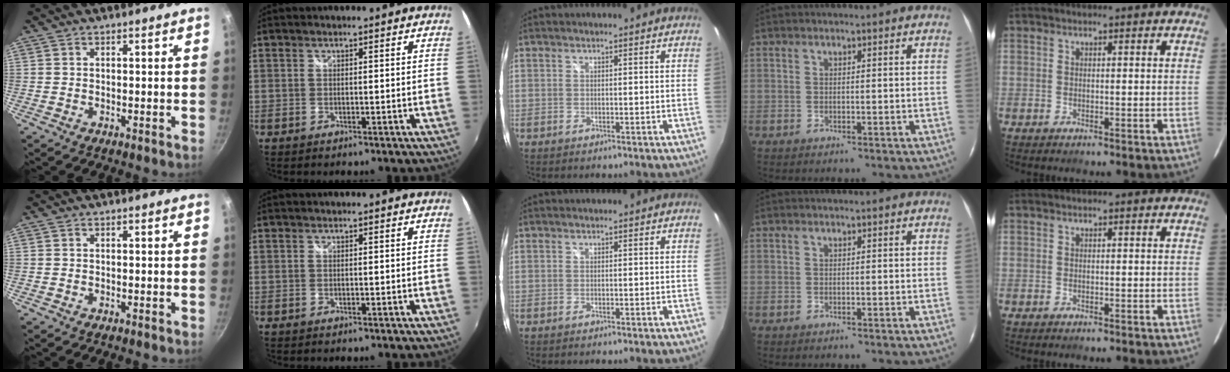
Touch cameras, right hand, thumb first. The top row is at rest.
{}